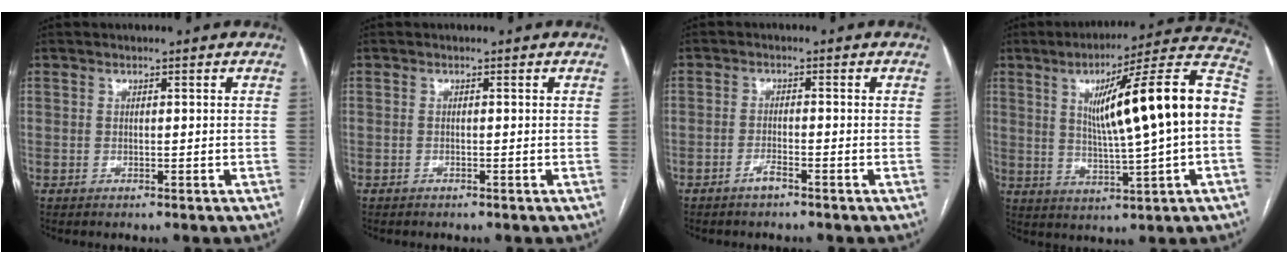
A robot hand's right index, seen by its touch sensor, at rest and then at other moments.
{"total": 0.0}
{"total": 1.8, "force": [-1.4, 0.0, 1.1], "torque": [-0.024, 0.000, -0.028]}
{"total": 19.2, "force": [1.7, 0.6, 19.2], "torque": [-0.281, 0.027, 0.021]}